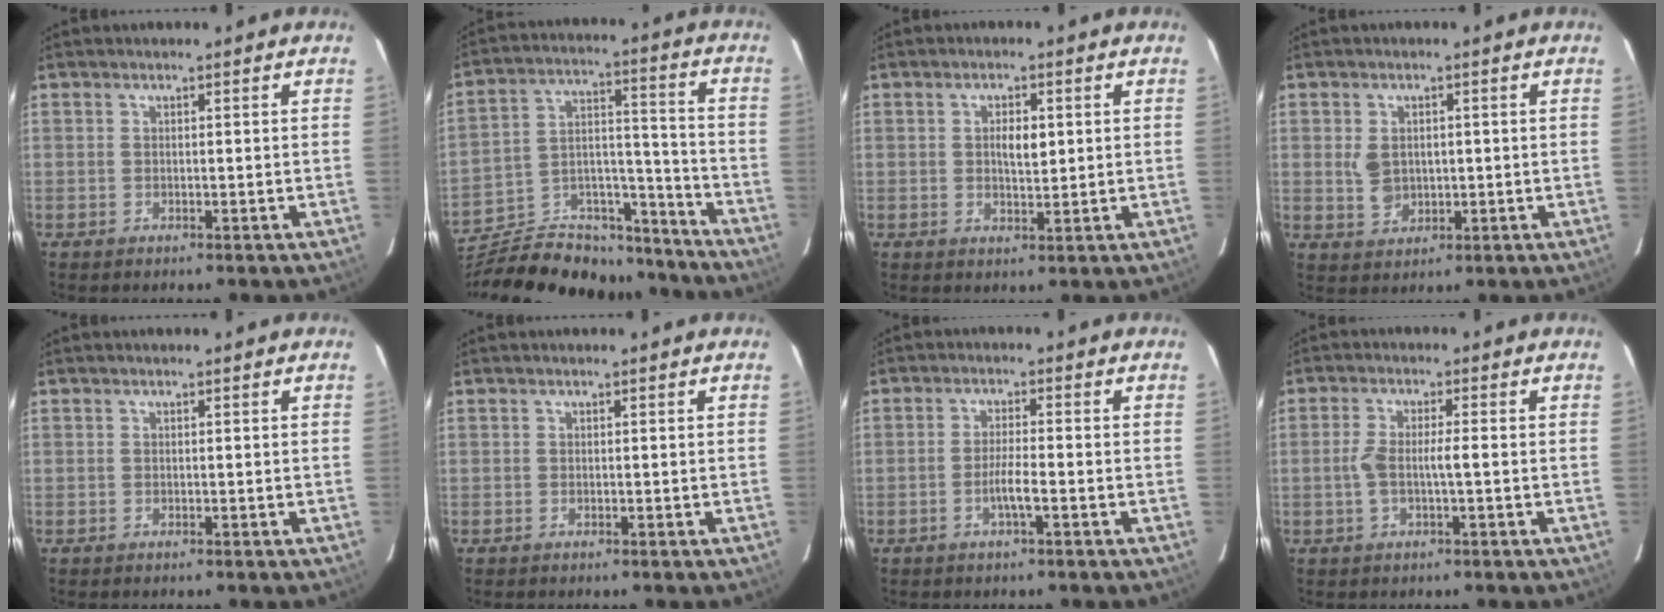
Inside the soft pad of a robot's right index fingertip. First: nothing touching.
{"total": 21.5, "force": [-20.2, 5.3, 5.1], "torque": [-0.111, 0.029, -0.310]}
{"total": 3.4, "force": [0.6, 1.3, 3.1], "torque": [-0.052, -0.001, 0.010]}
{"total": 4.0, "force": [0.3, 3.0, 2.6], "torque": [-0.054, 0.004, 0.016]}
{"total": 0.0}
{"total": 0.0}
{"total": 3.3, "force": [-1.3, 0.0, 3.0], "torque": [-0.057, -0.001, -0.027]}
{"total": 4.0, "force": [-0.5, 0.6, 3.9], "torque": [-0.086, 0.006, -0.008]}